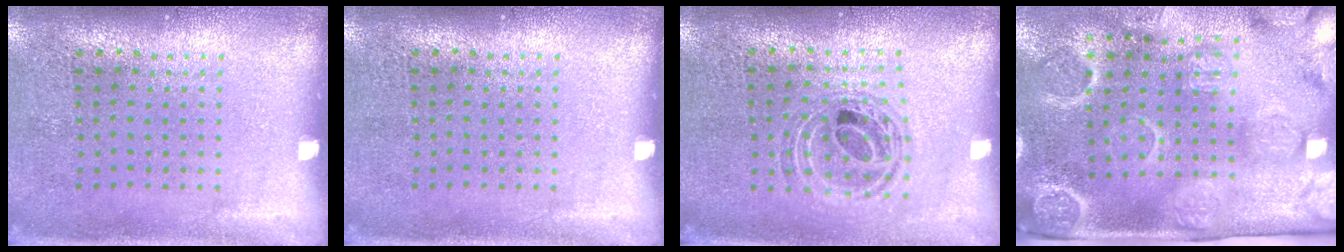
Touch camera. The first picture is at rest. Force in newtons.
{"total": 0.0}
{"total": 0.9, "press": 0.9, "slide": 0.2}
{"total": 4.2, "press": 3.4, "slide": 2.5}